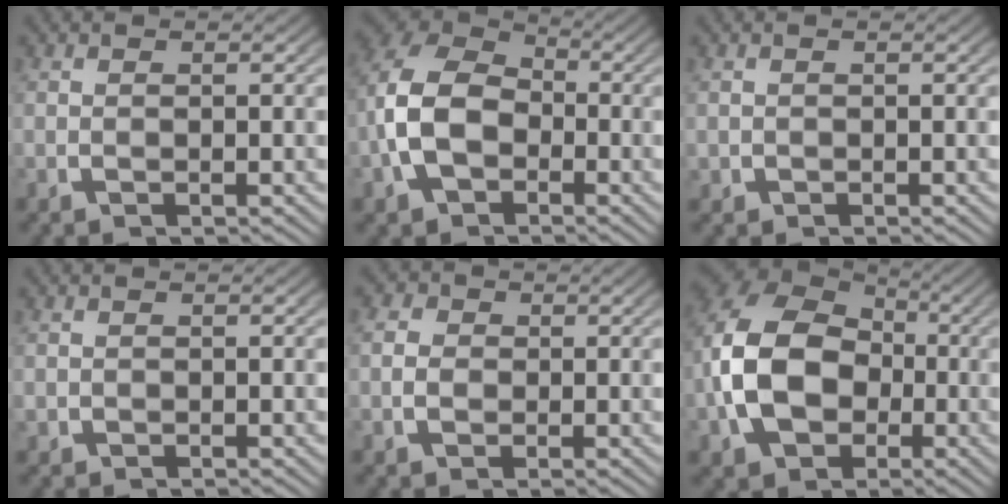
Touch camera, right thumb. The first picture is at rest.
{"total": 10.7, "force": [-0.8, 8.2, 6.8], "torque": [-0.154, -0.024, -0.005]}
{"total": 1.0, "force": [0.0, 0.9, 0.1], "torque": [-0.004, -0.009, 0.004]}
{"total": 0.8, "force": [0.1, 0.8, 0.2], "torque": [-0.004, -0.007, 0.005]}
{"total": 2.3, "force": [0.0, 2.1, 1.0], "torque": [-0.017, -0.010, 0.001]}
{"total": 13.4, "force": [-0.2, 10.0, 9.0], "torque": [-0.214, -0.042, 0.018]}